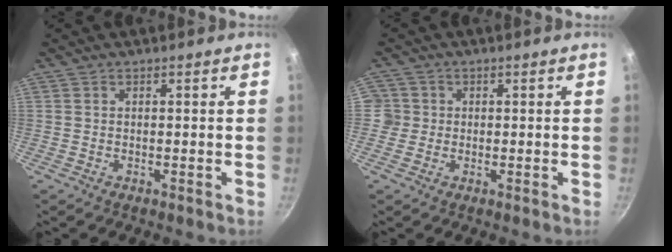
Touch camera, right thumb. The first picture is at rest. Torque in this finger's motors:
{"motor_torque": [0.00, -0.06, 0.23, 0.35, -0.02]}